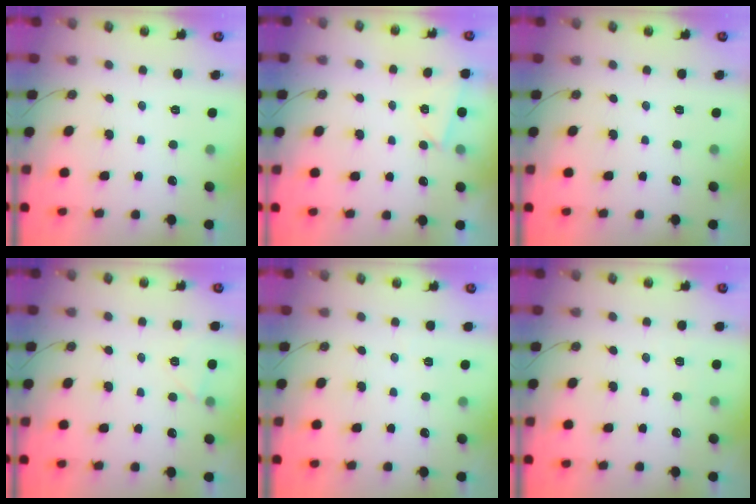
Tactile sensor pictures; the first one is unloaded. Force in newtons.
{"total": 2.5, "press": 1.6, "slide": 1.9}
{"total": 0.0}
{"total": 3.7, "press": 3.1, "slide": 2.1}
{"total": 2.7, "press": 2.5, "slide": 1.1}
{"total": 3.0, "press": 3.0, "slide": 0.7}